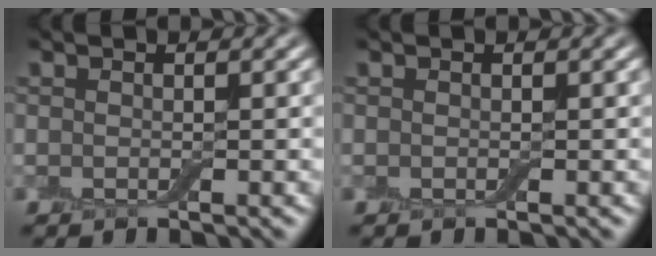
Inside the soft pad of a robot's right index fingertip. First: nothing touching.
{"total": 0.0}